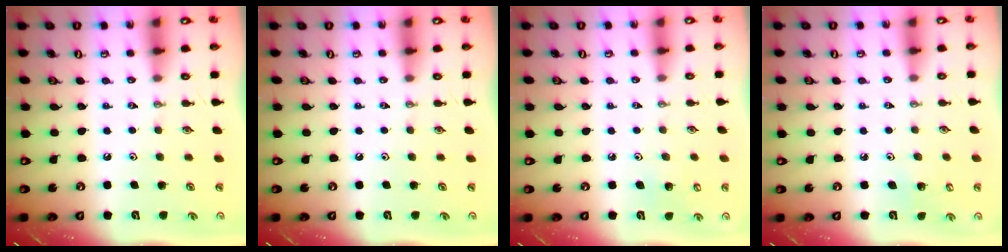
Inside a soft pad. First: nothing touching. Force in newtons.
{"total": 0.0}
{"total": 5.1, "press": 5.0, "slide": 0.9}
{"total": 3.5, "press": 3.5, "slide": 0.2}